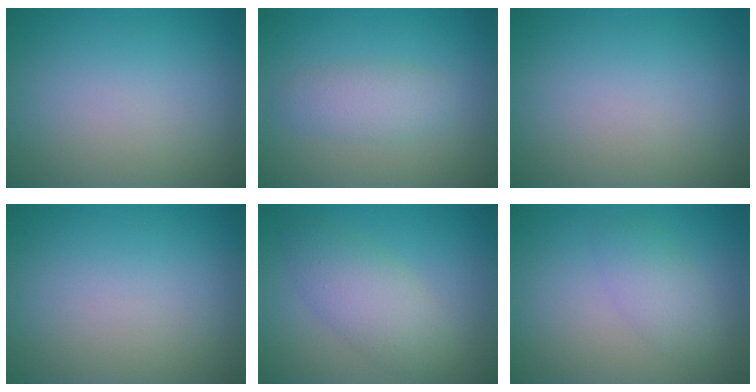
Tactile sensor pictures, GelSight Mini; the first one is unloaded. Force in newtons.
{"total": 2.4, "press": 2.4, "slide": 0.0}
{"total": 0.0}
{"total": 0.0}
{"total": 4.0, "press": 4.0, "slide": 0.2}
{"total": 2.4, "press": 2.4, "slide": 0.1}